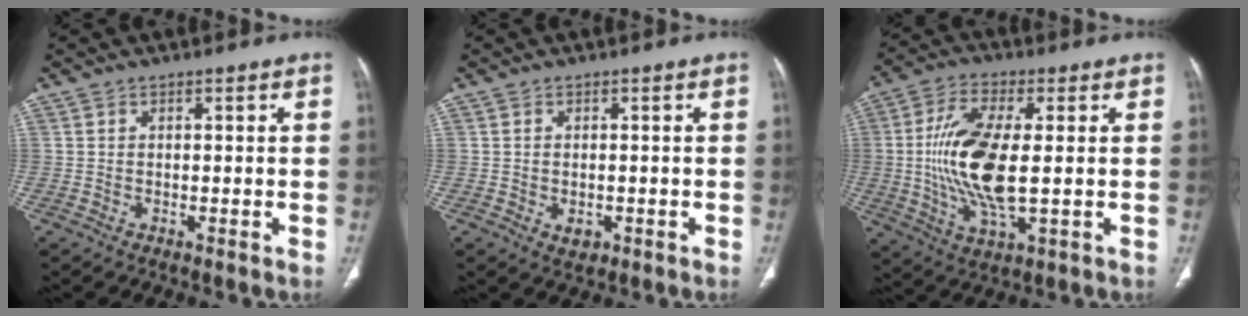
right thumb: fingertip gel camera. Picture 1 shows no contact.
{"total": 2.4, "force": [-0.7, 1.7, 1.6], "torque": [-0.018, -0.001, -0.004]}
{"total": 16.5, "force": [1.1, 7.4, 14.7], "torque": [-0.296, -0.007, 0.023]}